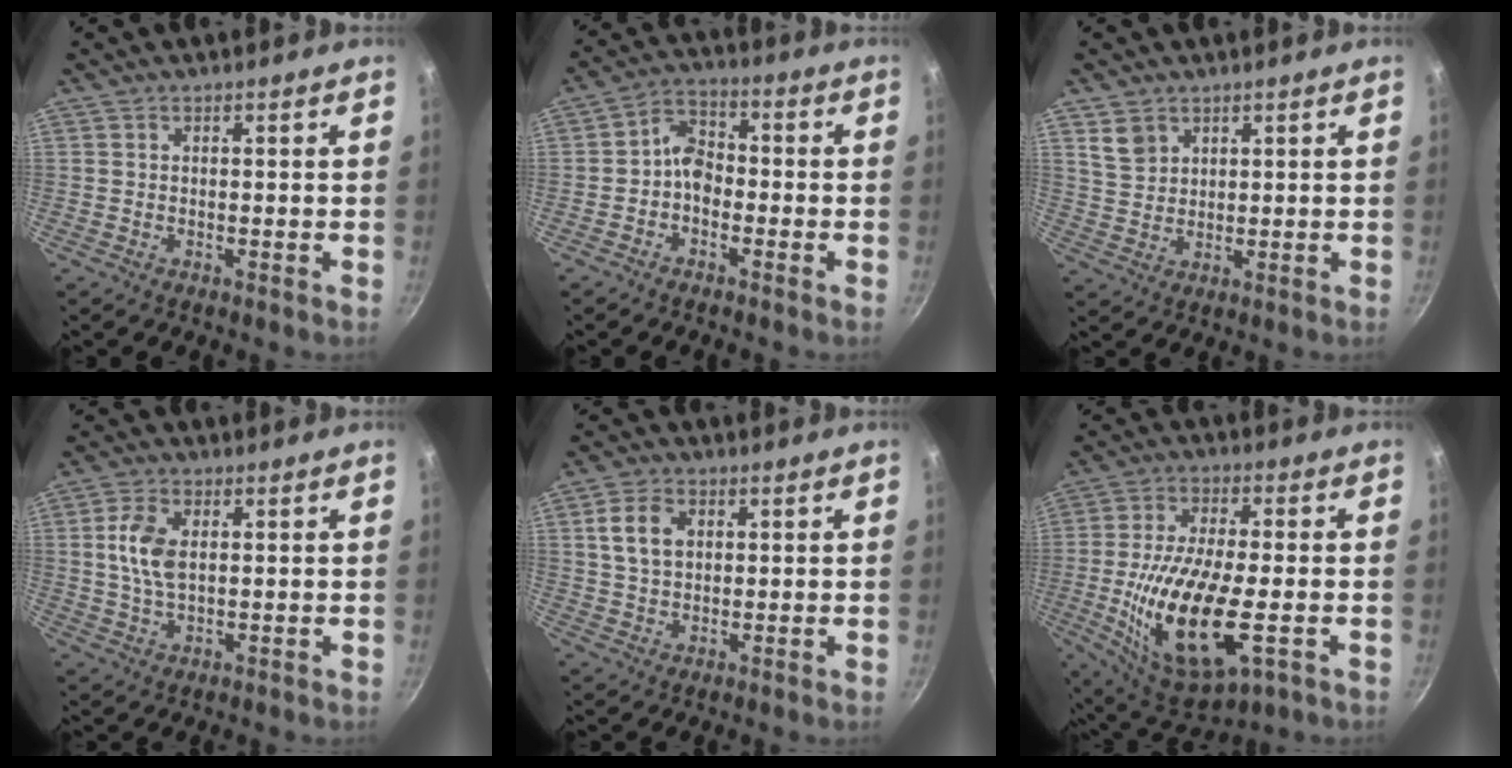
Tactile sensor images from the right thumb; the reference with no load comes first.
{"total": 5.7, "force": [-1.7, 4.1, 3.5], "torque": [-0.040, 0.034, -0.042]}
{"total": 4.7, "force": [2.6, 3.4, 1.8], "torque": [-0.019, -0.005, 0.057]}
{"total": 7.4, "force": [1.3, 4.1, 6.0], "torque": [-0.113, 0.002, 0.025]}
{"total": 6.7, "force": [1.8, 4.7, 4.5], "torque": [-0.070, 0.003, 0.032]}
{"total": 20.7, "force": [-4.5, 8.4, 18.4], "torque": [-0.344, -0.001, -0.078]}